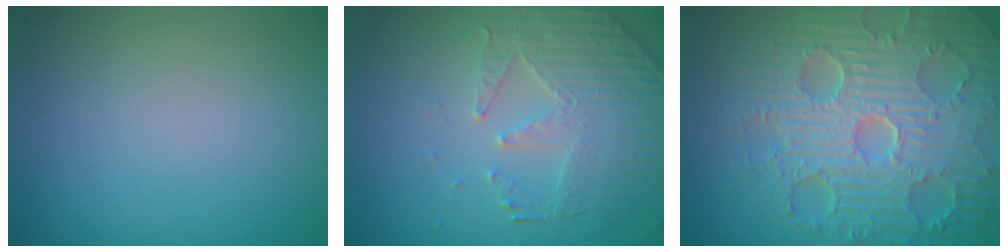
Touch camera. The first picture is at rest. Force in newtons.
{"total": 4.9, "press": 3.7, "slide": 3.3}
{"total": 10.8, "press": 7.1, "slide": 8.1}